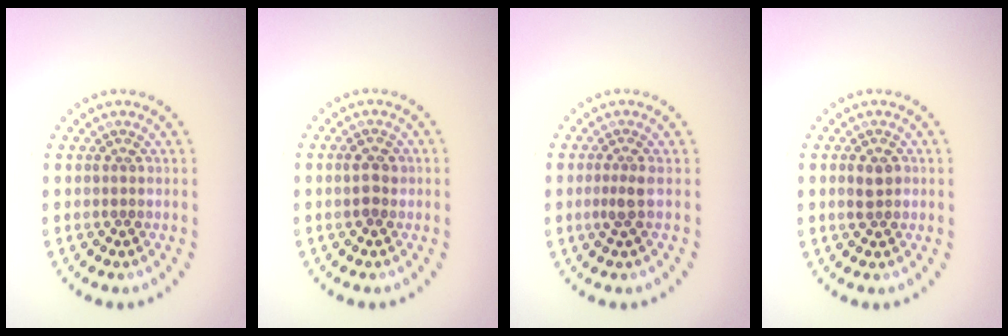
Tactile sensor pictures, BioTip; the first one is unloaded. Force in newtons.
{"total": 1.6, "press": 1.5, "slide": 0.2}
{"total": 1.4, "press": 1.1, "slide": 1.0}
{"total": 1.6, "press": 1.6, "slide": 0.2}